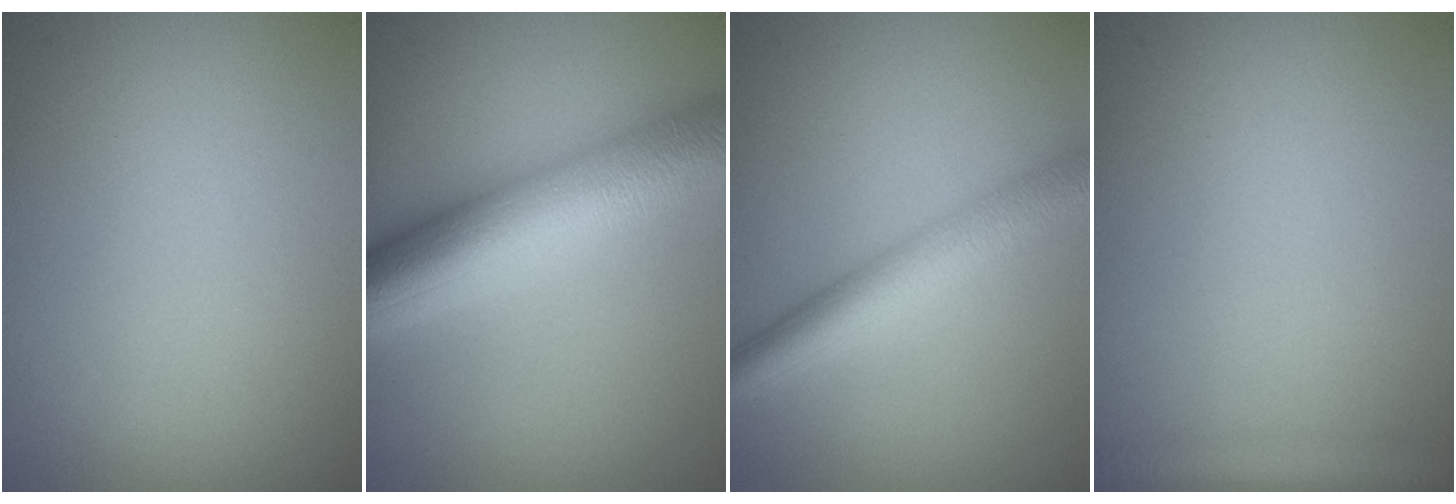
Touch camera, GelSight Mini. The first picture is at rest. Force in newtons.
{"total": 10.3, "press": 10.3, "slide": 0.2}
{"total": 5.3, "press": 5.3, "slide": 0.0}
{"total": 2.4, "press": 2.4, "slide": 0.1}